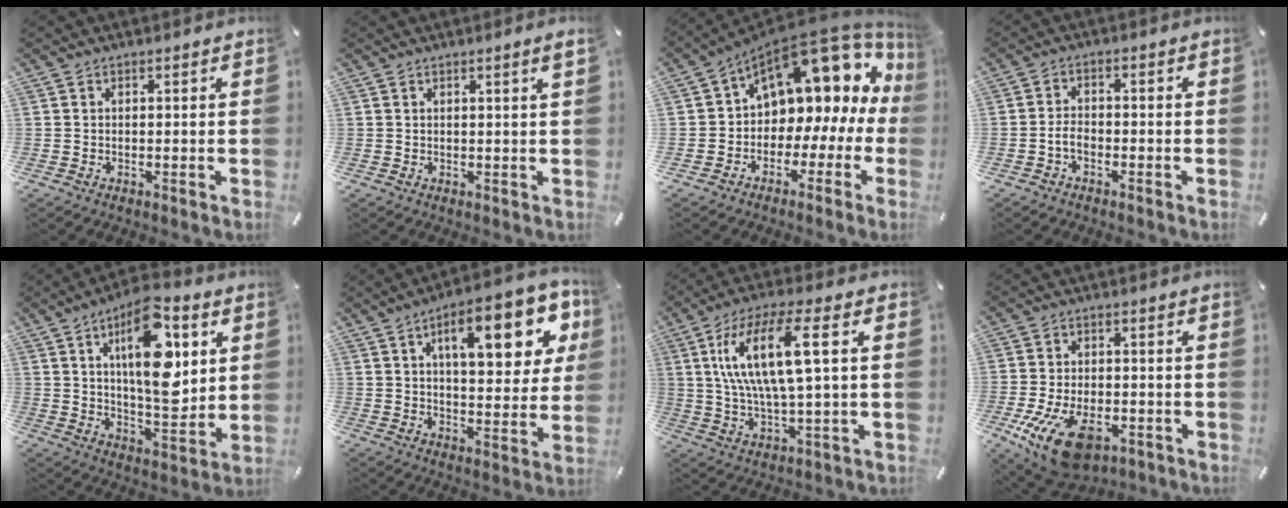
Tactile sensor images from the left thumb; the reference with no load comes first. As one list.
[{"total": 1.9, "force": [0.8, 0.0, 1.7], "torque": [-0.033, 0.000, 0.012]}, {"total": 13.7, "force": [8.3, 8.2, 7.1], "torque": [-0.100, -0.076, 0.138]}, {"total": 3.4, "force": [-1.7, 2.2, 1.9], "torque": [-0.043, 0.009, -0.033]}, {"total": 19.5, "force": [6.1, 8.8, 16.3], "torque": [-0.279, -0.020, 0.092]}, {"total": 19.0, "force": [7.5, 7.8, 15.7], "torque": [-0.214, -0.020, 0.111]}, {"total": 15.5, "force": [3.5, 4.1, 14.5], "torque": [-0.298, 0.002, 0.052]}, {"total": 14.7, "force": [-6.7, 8.2, 10.2], "torque": [-0.199, 0.023, -0.111]}]